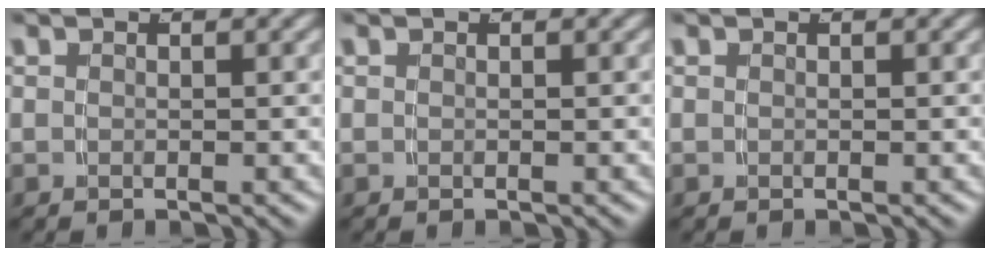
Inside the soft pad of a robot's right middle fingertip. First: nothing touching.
{"total": 0.0}
{"total": 0.0}